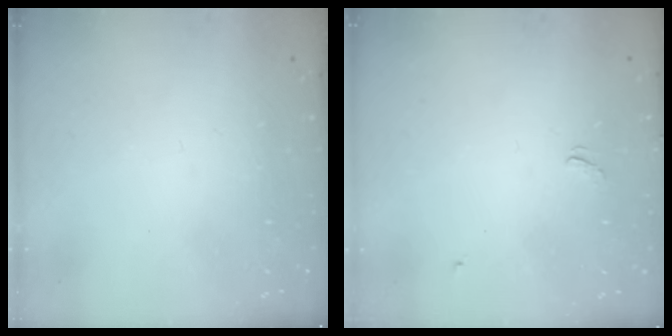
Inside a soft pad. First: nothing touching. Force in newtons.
{"total": 2.1, "press": 2.1, "slide": 0.5}